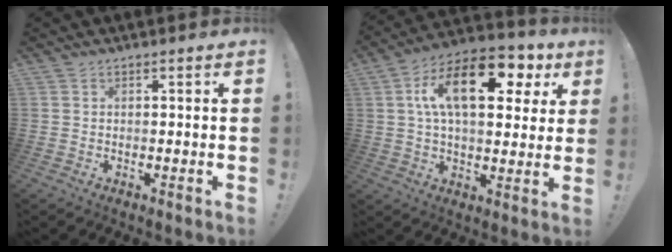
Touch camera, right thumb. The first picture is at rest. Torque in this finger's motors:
{"motor_torque": [0.45, 1.14, 1.77, 0.06, 0.16]}